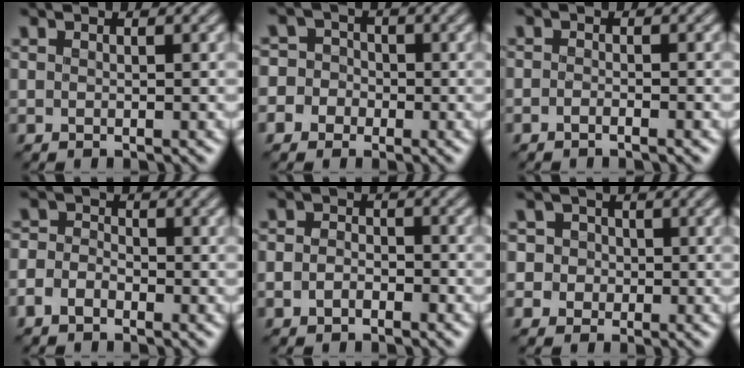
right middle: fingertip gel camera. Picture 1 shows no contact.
{"total": 5.9, "force": [-2.3, 5.3, 1.1], "torque": [-0.008, 0.012, -0.071]}
{"total": 1.1, "force": [-0.8, 0.3, 0.8], "torque": [-0.014, 0.000, -0.016]}
{"total": 2.6, "force": [-1.5, 1.8, 1.1], "torque": [-0.018, 0.002, -0.041]}
{"total": 2.4, "force": [-1.0, 1.8, 1.3], "torque": [-0.010, 0.001, -0.025]}
{"total": 5.2, "force": [0.3, 5.0, 1.5], "torque": [-0.015, 0.036, -0.024]}